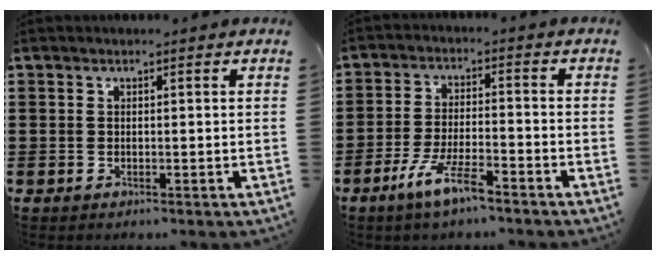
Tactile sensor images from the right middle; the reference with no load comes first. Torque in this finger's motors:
{"motor_torque": [1.57, -0.57, 0.41, 0.07]}